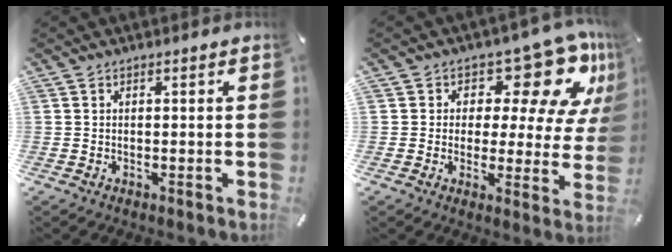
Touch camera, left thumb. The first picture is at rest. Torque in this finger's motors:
{"motor_torque": [0.57, 0.59, 0.39, 0.07, -0.02]}